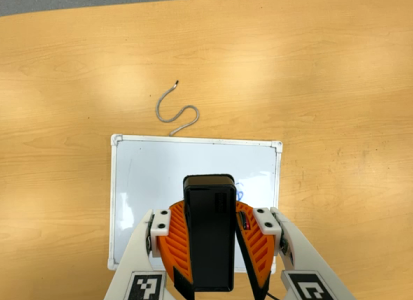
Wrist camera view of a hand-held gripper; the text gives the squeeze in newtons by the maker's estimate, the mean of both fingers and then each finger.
{"total": 10.8, "left": 10.2, "right": 11.3}